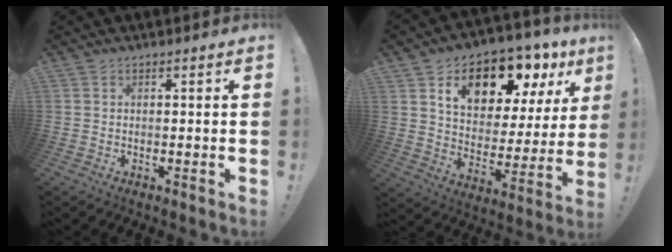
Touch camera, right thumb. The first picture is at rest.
{"total": 16.3, "force": [10.2, 8.5, 9.5], "torque": [-0.140, -0.065, 0.173]}